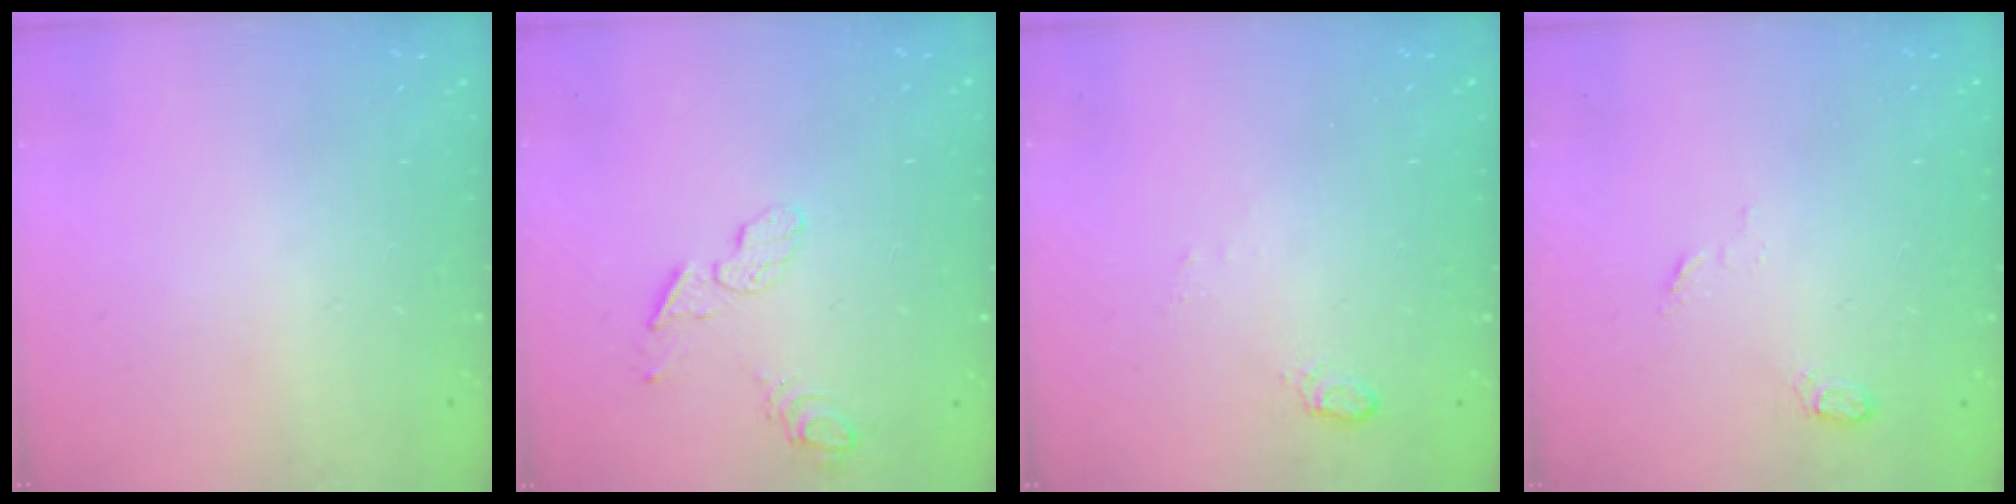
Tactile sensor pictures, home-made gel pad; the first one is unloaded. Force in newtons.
{"total": 6.5, "press": 6.5, "slide": 0.0}
{"total": 4.3, "press": 4.2, "slide": 0.6}
{"total": 4.5, "press": 4.4, "slide": 0.8}